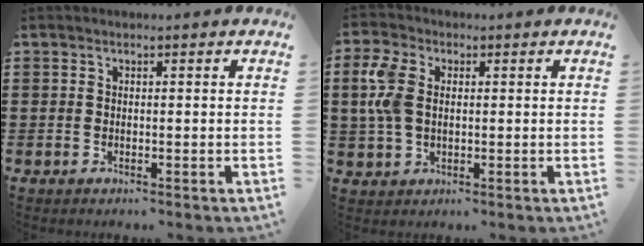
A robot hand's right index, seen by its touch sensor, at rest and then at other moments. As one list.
[{"total": 6.5, "force": [1.3, 4.2, 4.8], "torque": [-0.132, 0.004, 0.015]}]